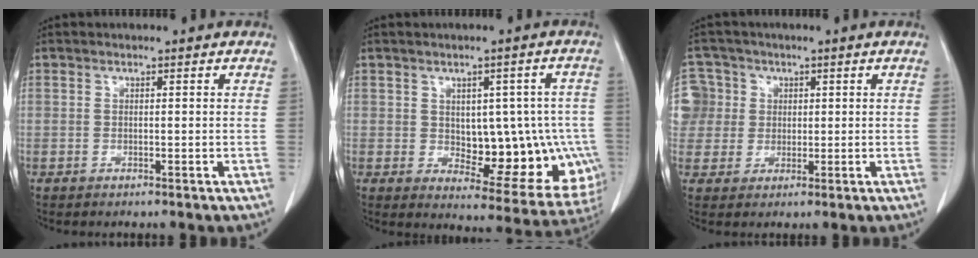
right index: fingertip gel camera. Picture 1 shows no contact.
{"total": 14.9, "force": [-1.5, 7.9, 12.6], "torque": [-0.126, 0.019, 0.005]}
{"total": 8.8, "force": [1.9, 8.6, 0.5], "torque": [-0.024, 0.038, 0.050]}